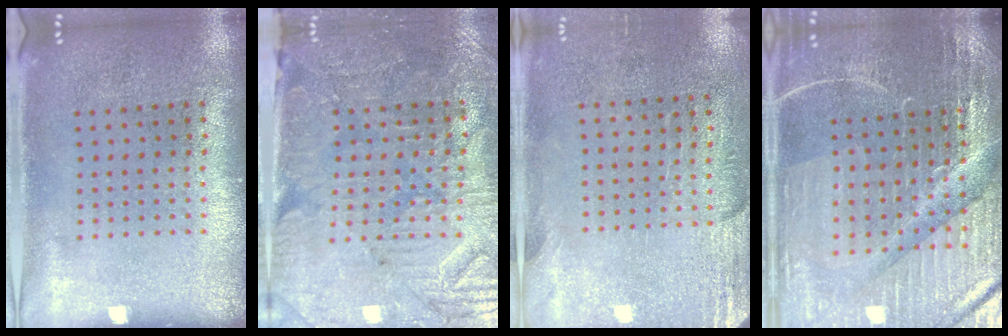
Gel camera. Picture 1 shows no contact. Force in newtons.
{"total": 3.7, "press": 3.5, "slide": 1.2}
{"total": 2.8, "press": 2.4, "slide": 1.4}
{"total": 4.5, "press": 4.4, "slide": 1.3}